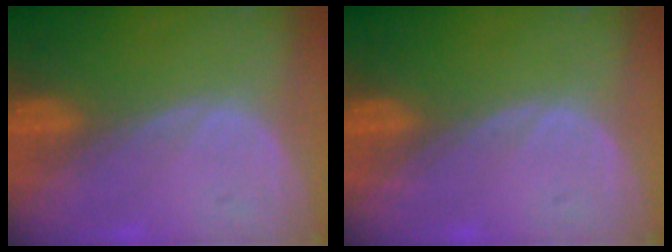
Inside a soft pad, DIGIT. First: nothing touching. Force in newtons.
{"total": 0.0}